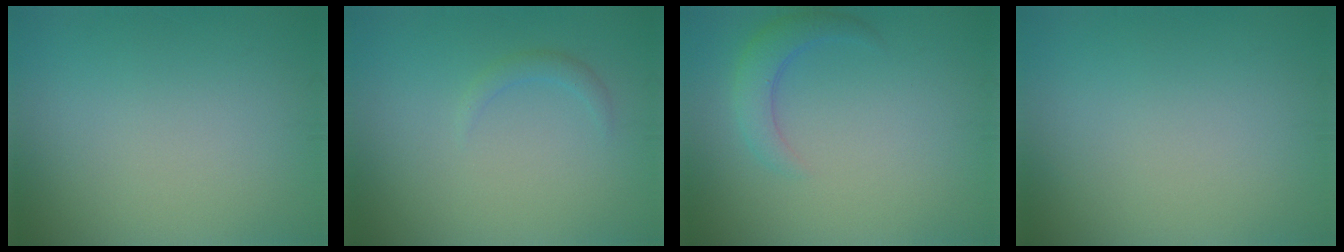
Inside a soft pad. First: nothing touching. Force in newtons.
{"total": 1.1, "press": 1.1, "slide": 0.1}
{"total": 2.6, "press": 2.6, "slide": 0.2}
{"total": 0.0}